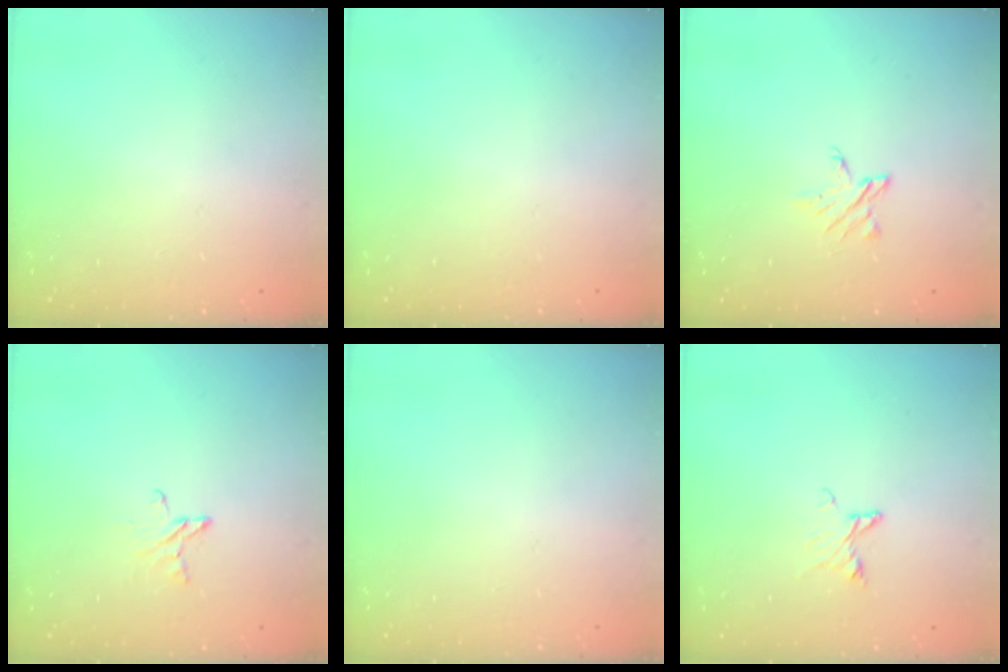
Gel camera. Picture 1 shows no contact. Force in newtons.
{"total": 0.0}
{"total": 3.8, "press": 3.7, "slide": 0.4}
{"total": 3.8, "press": 3.8, "slide": 0.4}
{"total": 0.0}
{"total": 3.2, "press": 3.2, "slide": 0.4}